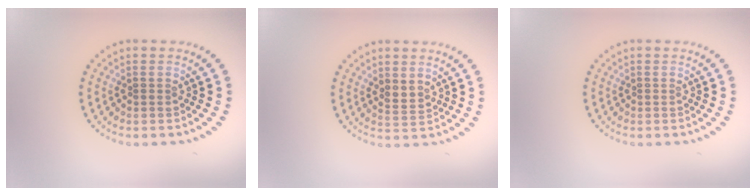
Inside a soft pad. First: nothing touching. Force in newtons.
{"total": 1.5, "press": 1.2, "slide": 0.9}
{"total": 0.0}